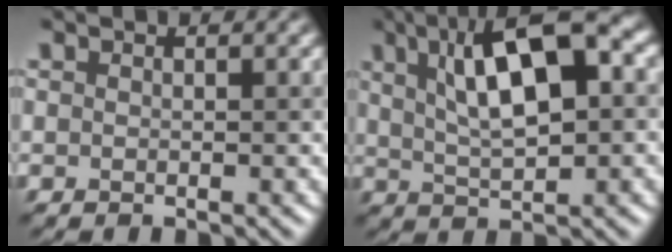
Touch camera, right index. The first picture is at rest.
{"total": 10.5, "force": [3.5, 3.6, 9.2], "torque": [-0.143, 0.015, 0.054]}